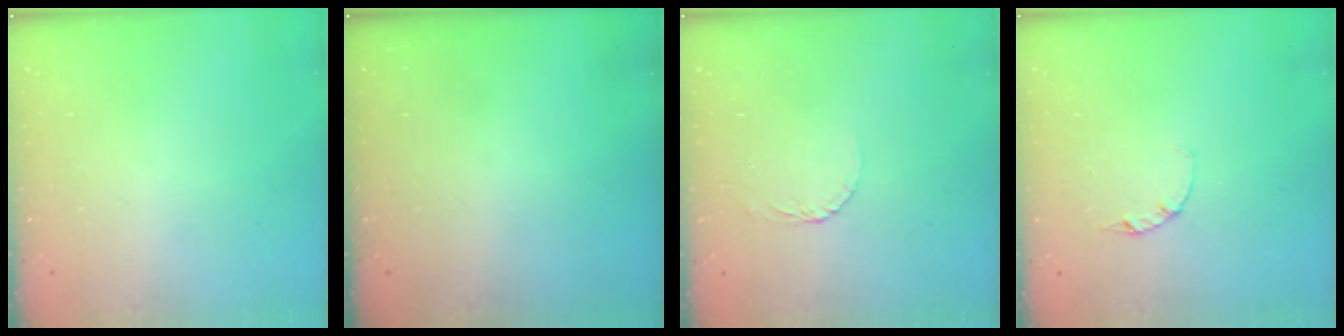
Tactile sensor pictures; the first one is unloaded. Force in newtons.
{"total": 0.0}
{"total": 2.6, "press": 2.6, "slide": 0.1}
{"total": 1.2, "press": 1.1, "slide": 0.3}